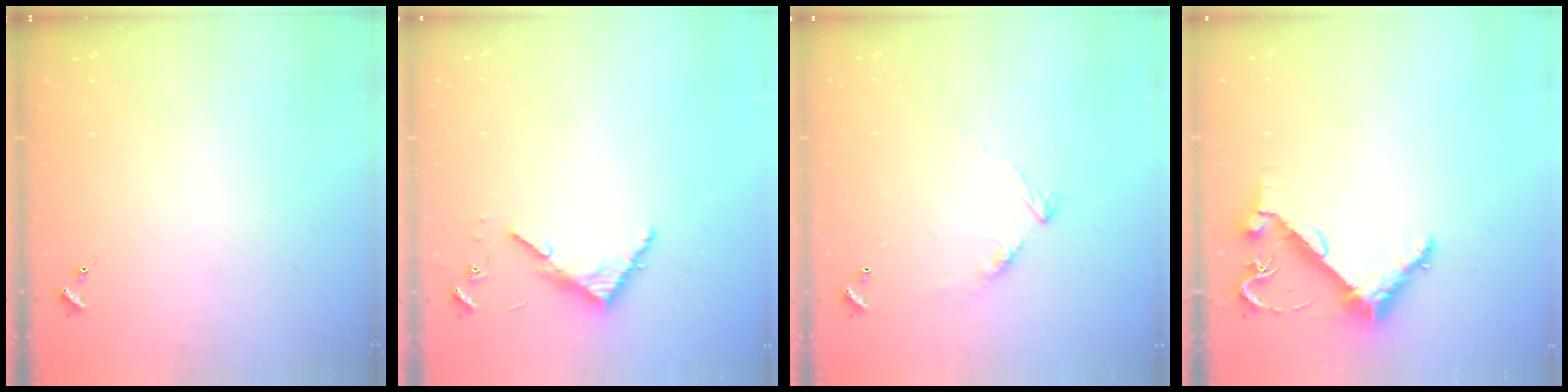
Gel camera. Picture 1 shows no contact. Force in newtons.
{"total": 4.0, "press": 4.0, "slide": 0.3}
{"total": 8.8, "press": 8.8, "slide": 0.7}
{"total": 6.3, "press": 6.3, "slide": 0.6}